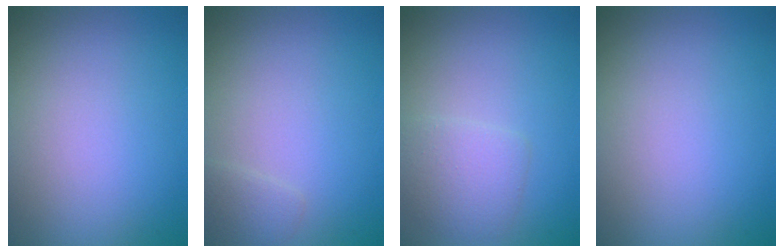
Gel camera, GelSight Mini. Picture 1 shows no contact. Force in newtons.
{"total": 1.1, "press": 1.1, "slide": 0.1}
{"total": 2.6, "press": 2.6, "slide": 0.1}
{"total": 0.0}